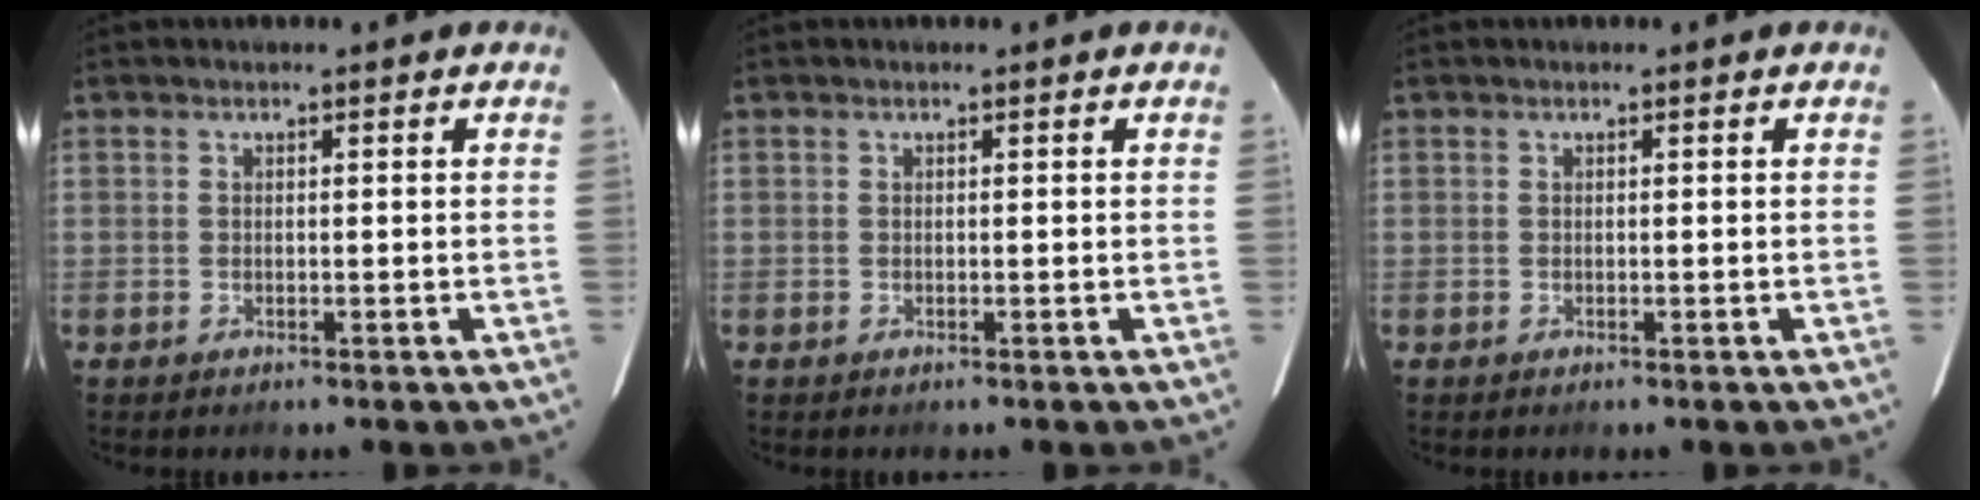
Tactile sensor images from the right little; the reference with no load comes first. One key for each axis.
{"total": 0.0}
{"total": 0.0}